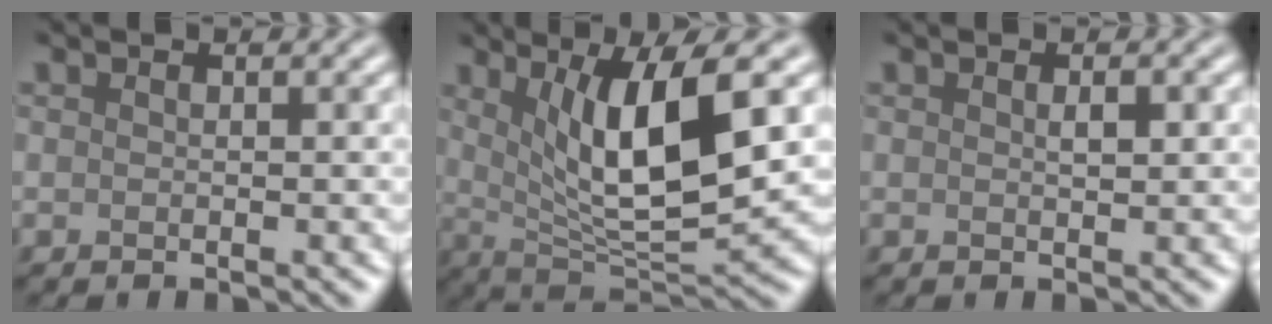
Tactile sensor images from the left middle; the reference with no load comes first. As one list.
[{"total": 8.8, "force": [2.2, 2.4, 8.2], "torque": [-0.133, -0.016, 0.045]}, {"total": 1.1, "force": [0.3, 0.3, 0.9], "torque": [-0.016, 0.000, 0.006]}]